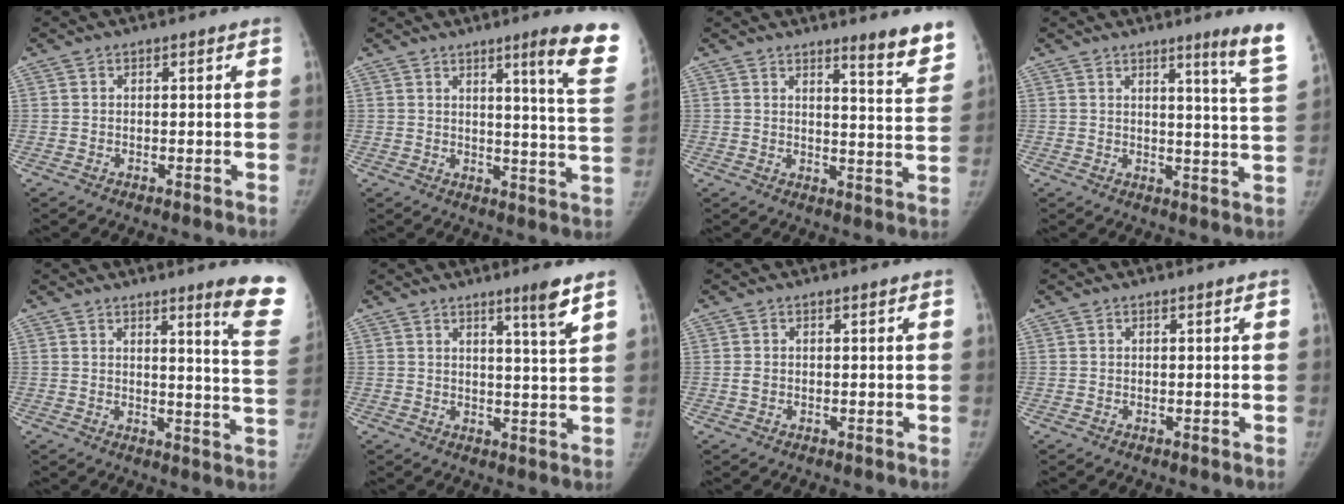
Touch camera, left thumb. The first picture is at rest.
{"total": 13.1, "force": [7.7, 0.2, 10.6], "torque": [-0.124, -0.050, 0.089]}
{"total": 8.3, "force": [6.6, 0.7, 5.0], "torque": [-0.047, -0.053, 0.079]}
{"total": 8.8, "force": [6.0, -1.2, 6.4], "torque": [-0.078, -0.058, 0.066]}
{"total": 11.2, "force": [8.1, 0.1, 7.7], "torque": [-0.074, -0.067, 0.083]}
{"total": 5.1, "force": [3.3, -0.4, 3.8], "torque": [-0.050, -0.031, 0.050]}
{"total": 1.0, "force": [0.0, 0.8, 0.6], "torque": [-0.008, 0.004, 0.004]}
{"total": 0.0}